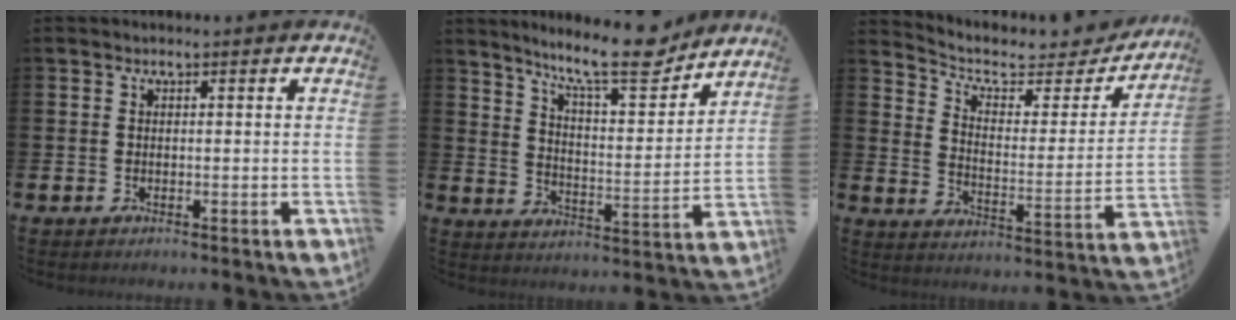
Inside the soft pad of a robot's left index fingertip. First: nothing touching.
{"total": 11.7, "force": [10.0, 2.2, 5.6], "torque": [-0.099, -0.062, 0.170]}
{"total": 6.6, "force": [5.8, 2.5, 2.0], "torque": [-0.059, -0.048, 0.092]}